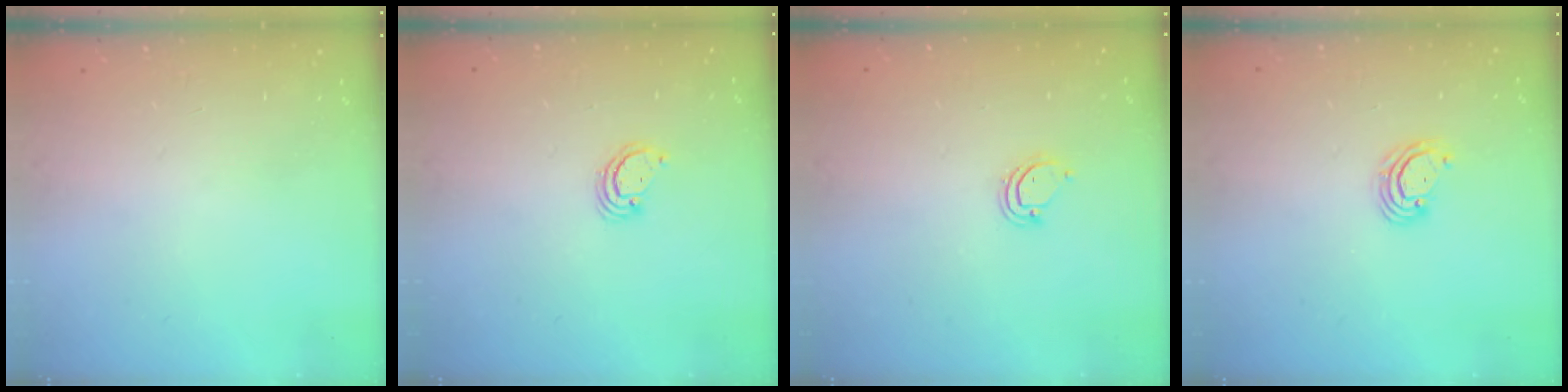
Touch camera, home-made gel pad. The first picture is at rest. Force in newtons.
{"total": 2.3, "press": 2.3, "slide": 0.1}
{"total": 3.1, "press": 3.1, "slide": 0.2}
{"total": 3.8, "press": 3.8, "slide": 0.3}